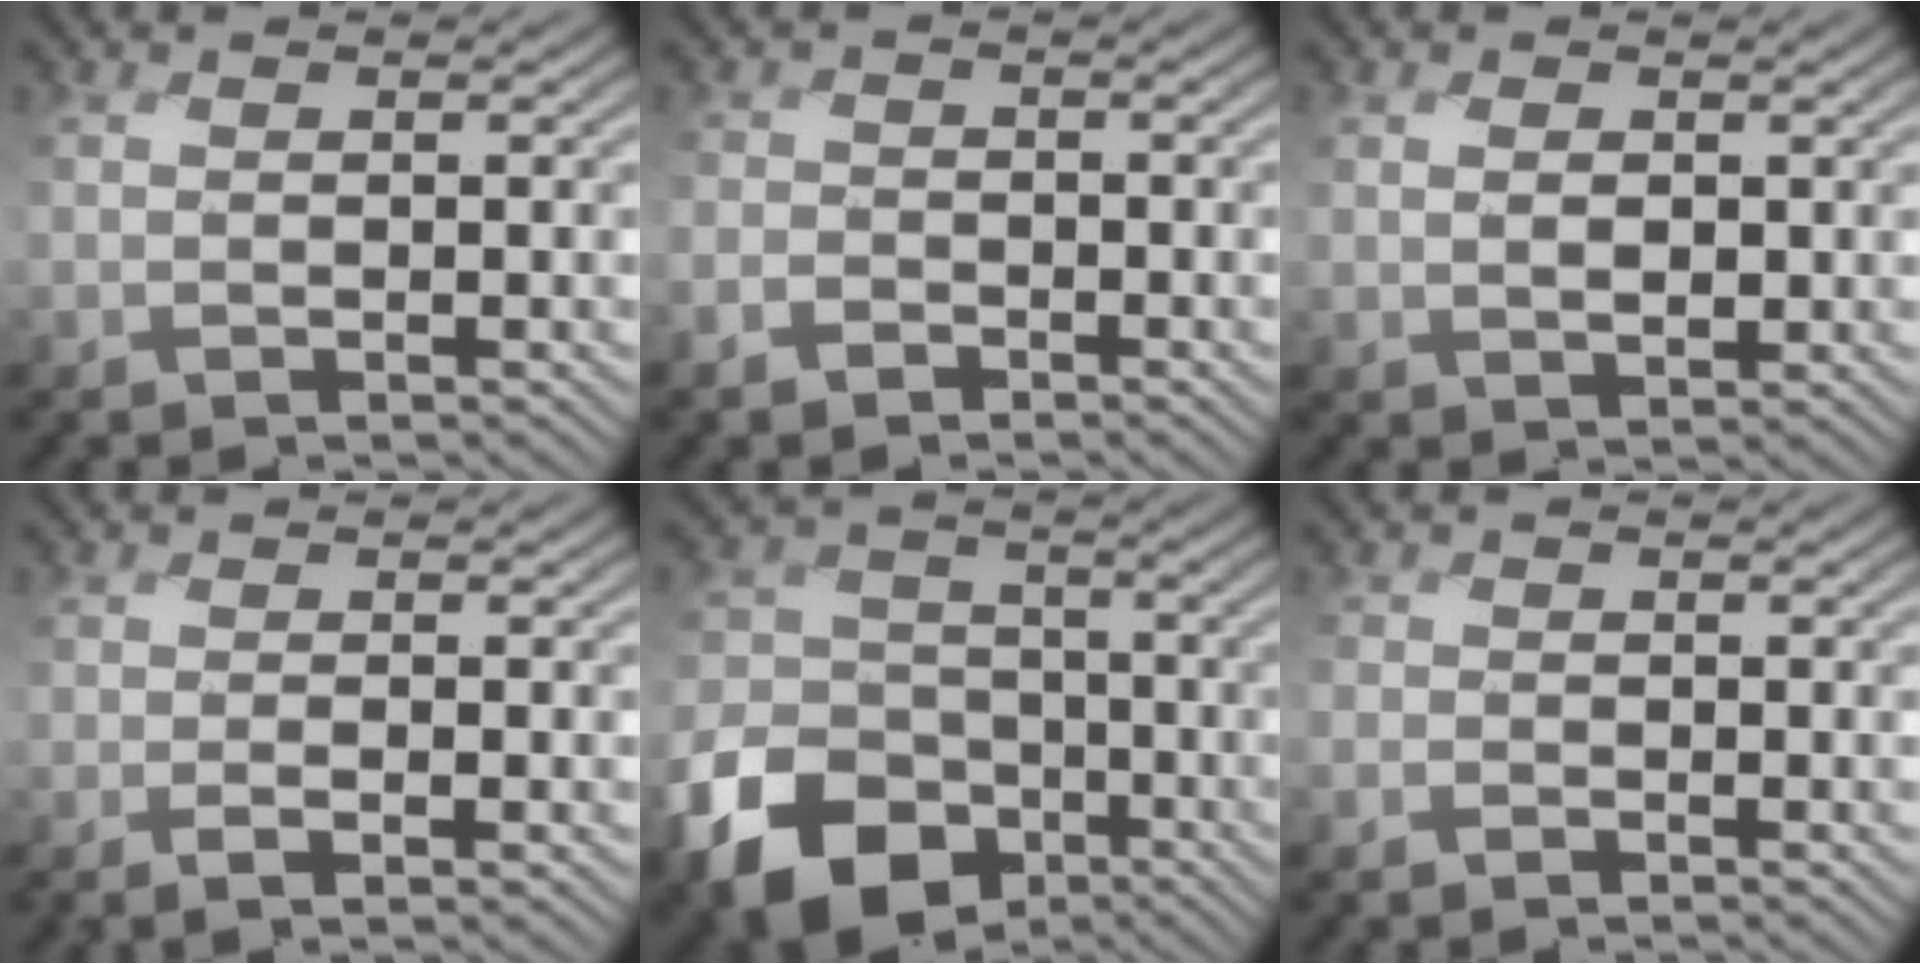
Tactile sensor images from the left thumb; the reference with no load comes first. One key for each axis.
{"total": 2.2, "fx": -1.9, "fy": 1.0, "fz": -0.5, "tx": 0.018, "ty": -0.001, "tz": -0.049}
{"total": 1.8, "fx": 0.2, "fy": 1.2, "fz": 1.3, "tx": -0.030, "ty": -0.003, "tz": 0.004}
{"total": 1.4, "fx": -1.0, "fy": 0.2, "fz": 1.0, "tx": -0.018, "ty": -0.003, "tz": -0.021}
{"total": 14.1, "fx": -8.1, "fy": 10.2, "fz": 5.5, "tx": -0.133, "ty": -0.047, "tz": -0.154}
{"total": 1.3, "fx": -1.1, "fy": 0.3, "fz": -0.8, "tx": 0.023, "ty": -0.005, "tz": -0.030}